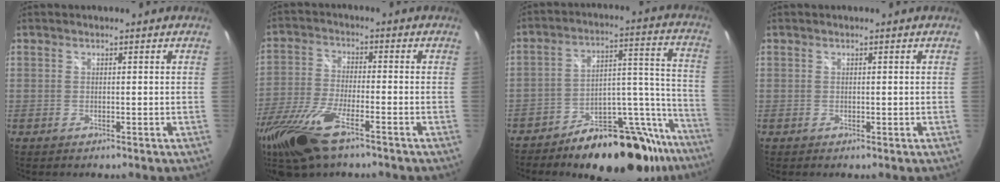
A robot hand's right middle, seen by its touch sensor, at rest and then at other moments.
{"total": 16.2, "force": [-10.6, 4.8, 11.3], "torque": [-0.254, -0.047, -0.206]}
{"total": 23.5, "force": [-18.9, 9.0, 10.8], "torque": [-0.107, 0.058, -0.255]}
{"total": 0.0}